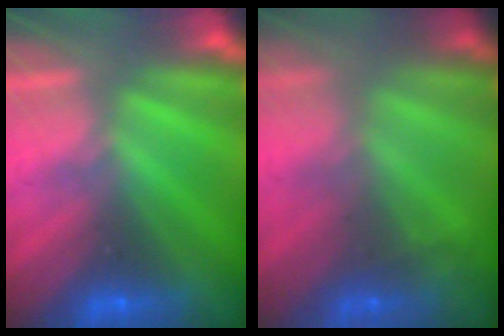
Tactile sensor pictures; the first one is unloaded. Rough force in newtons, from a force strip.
{"total": 7.3}